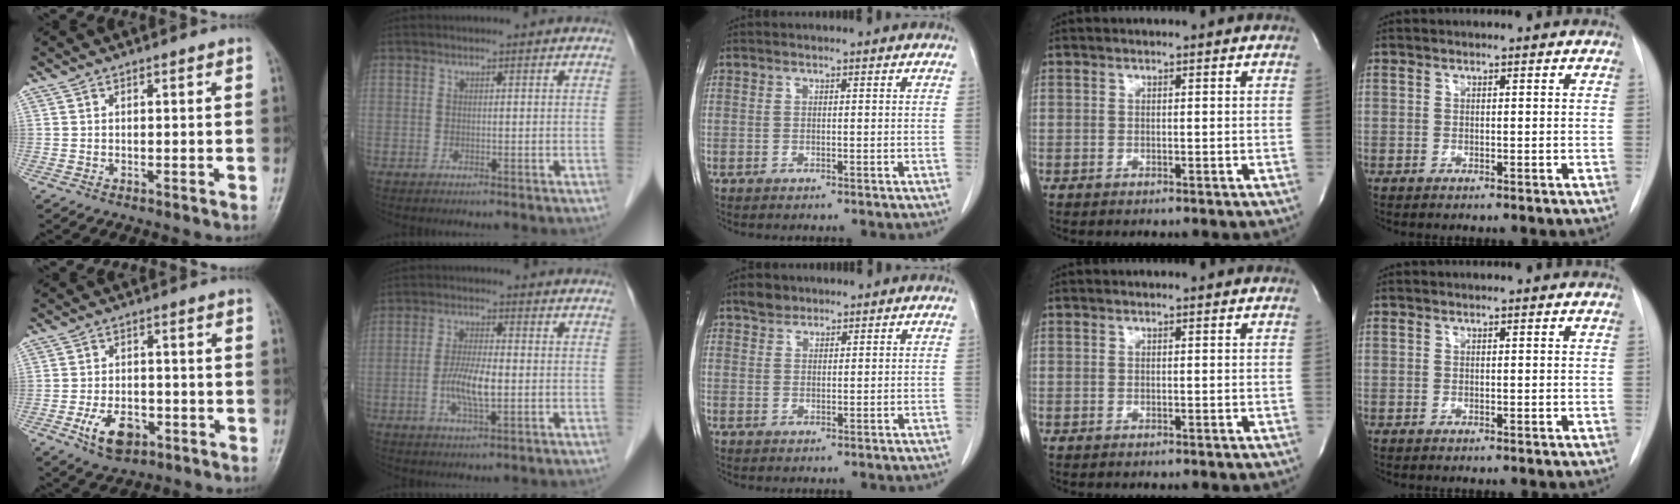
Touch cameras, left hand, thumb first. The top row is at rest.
{"thumb": {"total": 8.0, "force": [-3.5, 4.8, 5.4], "torque": [-0.082, 0.017, -0.055]}, "index": {"total": 6.1, "force": [-1.4, 1.4, 5.8], "torque": [-0.120, -0.007, -0.026]}, "middle": {"total": 2.2, "force": [1.8, 1.2, 0.3], "torque": [-0.009, 0.005, 0.031]}}